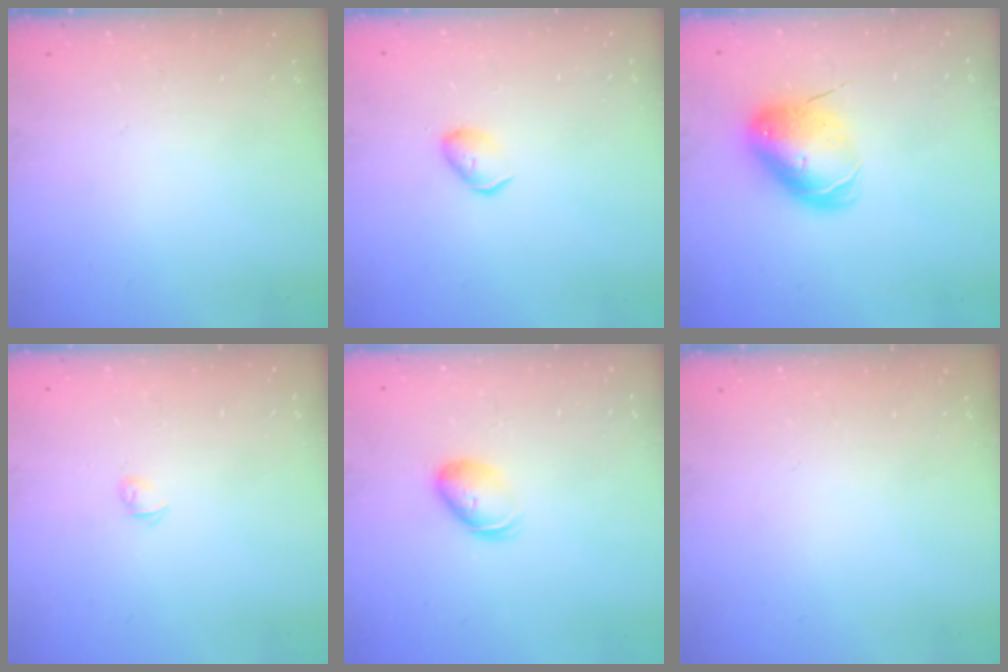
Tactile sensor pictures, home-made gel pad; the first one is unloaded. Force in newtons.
{"total": 4.1, "press": 4.0, "slide": 0.8}
{"total": 8.1, "press": 8.0, "slide": 1.5}
{"total": 3.1, "press": 3.1, "slide": 0.5}
{"total": 6.9, "press": 6.9, "slide": 0.4}
{"total": 0.0}